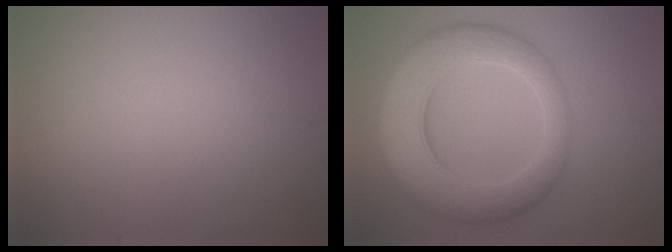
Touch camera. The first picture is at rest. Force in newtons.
{"total": 9.0, "press": 9.0, "slide": 0.4}